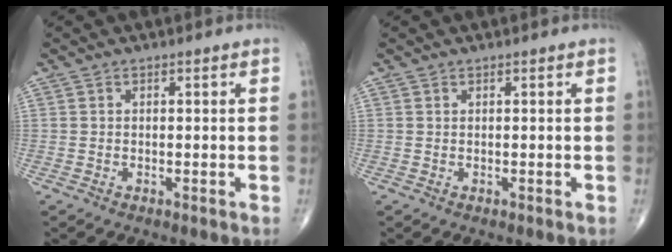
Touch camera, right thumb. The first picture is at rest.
{"total": 0.0}